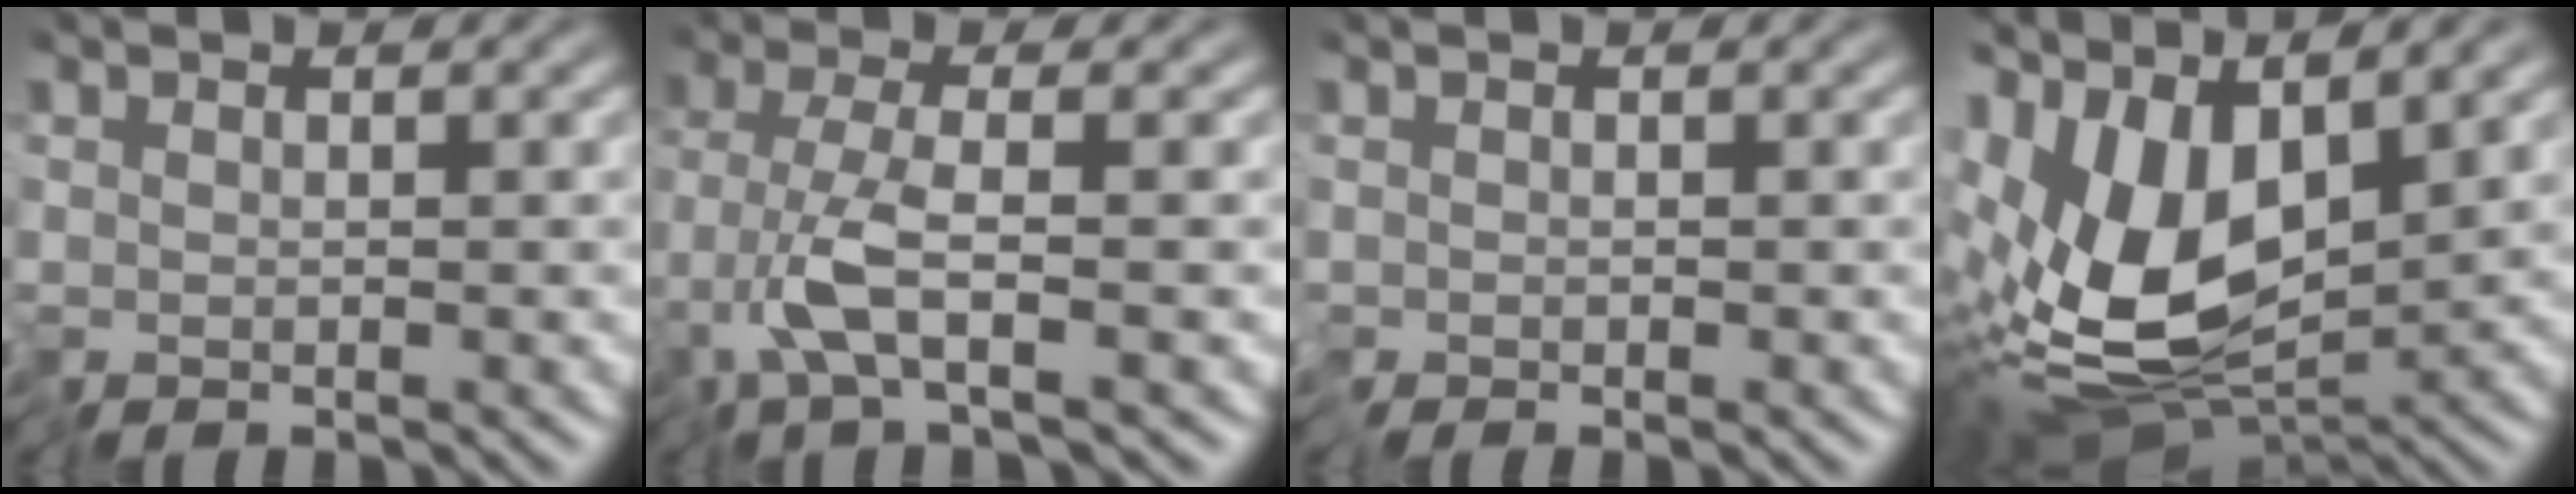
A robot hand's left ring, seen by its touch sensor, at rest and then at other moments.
{"total": 3.6, "force": [-1.4, 0.3, 3.3], "torque": [-0.077, -0.004, -0.033]}
{"total": 0.0}
{"total": 12.4, "force": [1.9, 6.2, 10.6], "torque": [-0.223, -0.007, 0.031]}